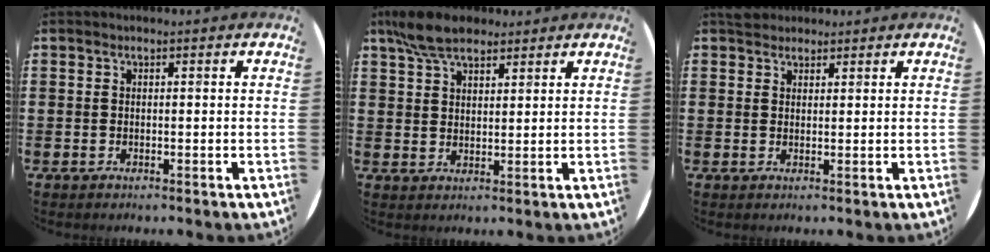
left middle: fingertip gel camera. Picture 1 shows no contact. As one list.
[{"total": 6.5, "force": [5.2, 2.7, 2.9], "torque": [-0.071, 0.001, 0.098]}, {"total": 2.1, "force": [1.9, 0.8, 0.0], "torque": [0.003, 0.003, 0.037]}]